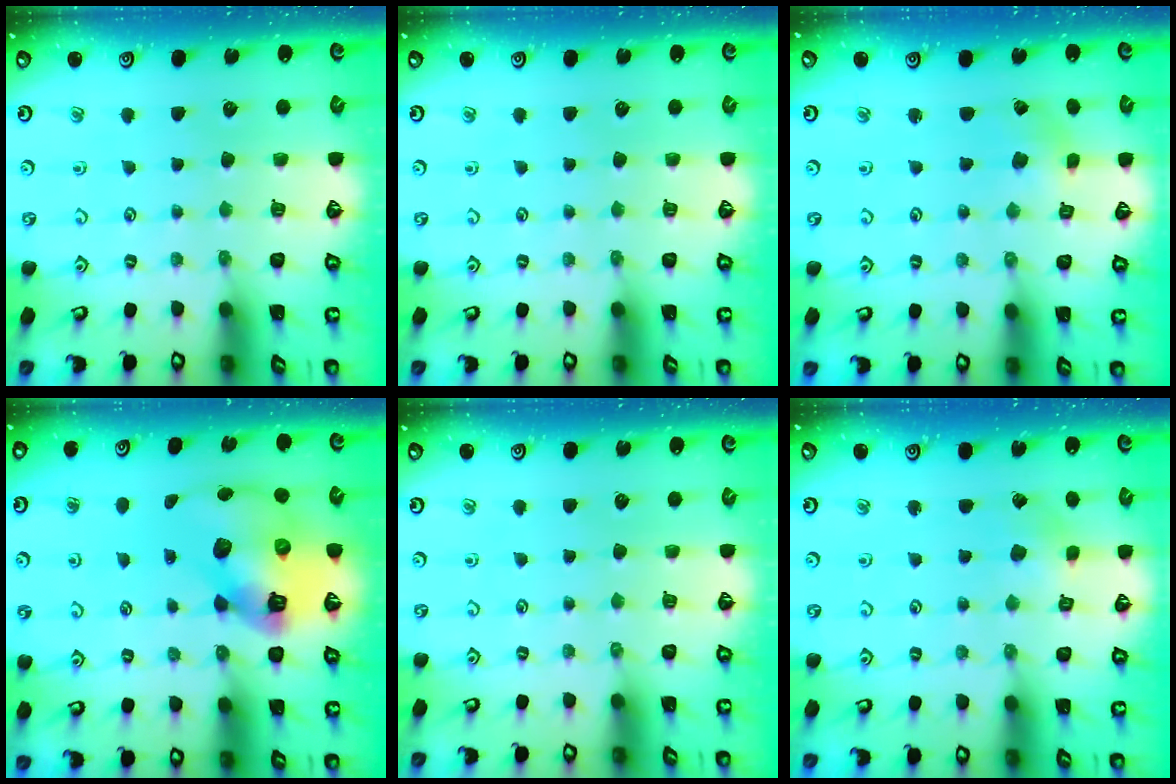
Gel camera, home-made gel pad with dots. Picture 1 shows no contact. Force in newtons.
{"total": 0.0}
{"total": 1.2, "press": 1.2, "slide": 0.2}
{"total": 14.9, "press": 14.7, "slide": 2.2}
{"total": 0.0}
{"total": 2.0, "press": 2.0, "slide": 0.2}